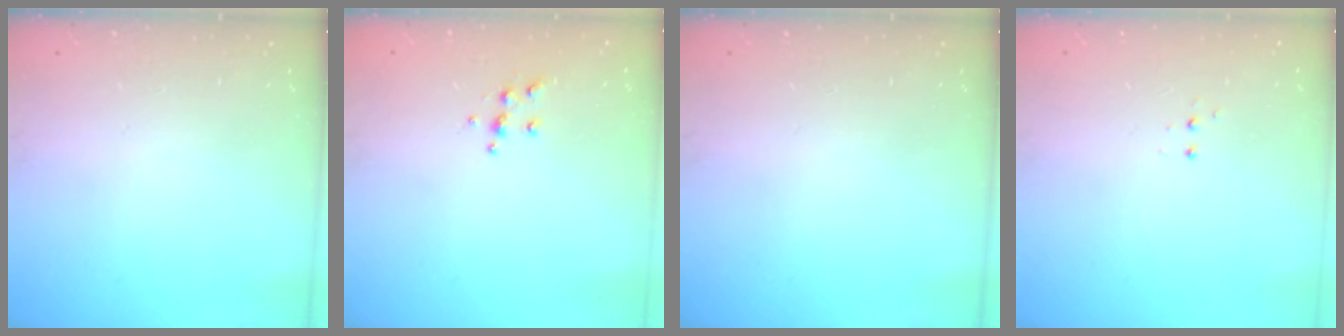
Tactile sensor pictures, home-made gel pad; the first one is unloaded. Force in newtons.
{"total": 4.5, "press": 4.5, "slide": 0.5}
{"total": 0.0}
{"total": 3.4, "press": 3.3, "slide": 0.7}